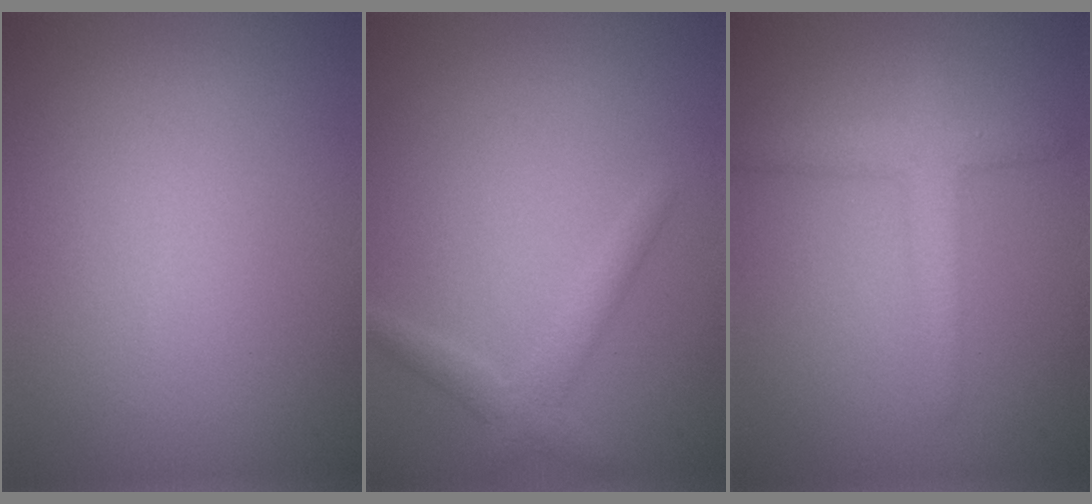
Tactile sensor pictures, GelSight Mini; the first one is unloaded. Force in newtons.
{"total": 2.1, "press": 2.1, "slide": 0.1}
{"total": 2.8, "press": 2.8, "slide": 0.1}